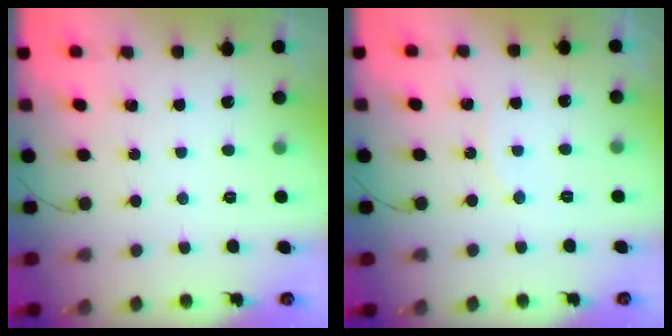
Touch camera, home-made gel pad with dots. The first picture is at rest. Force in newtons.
{"total": 3.6, "press": 3.5, "slide": 0.6}